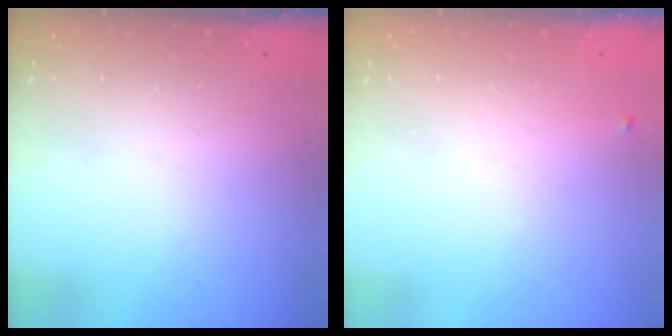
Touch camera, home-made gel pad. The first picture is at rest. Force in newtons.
{"total": 3.9, "press": 3.9, "slide": 0.5}